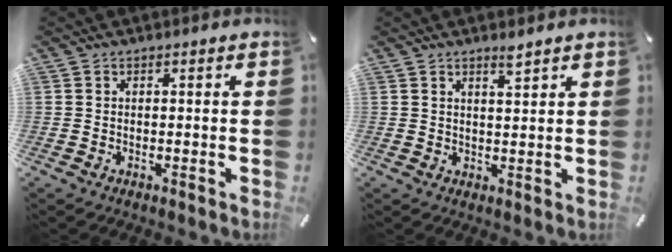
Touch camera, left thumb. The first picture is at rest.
{"total": 2.6, "force": [2.2, 0.1, 1.4], "torque": [-0.023, -0.010, 0.037]}